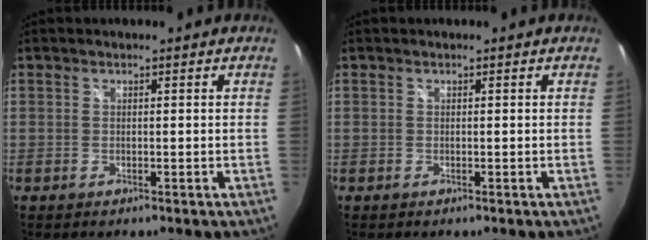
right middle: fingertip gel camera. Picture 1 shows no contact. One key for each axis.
{"total": 0.0}